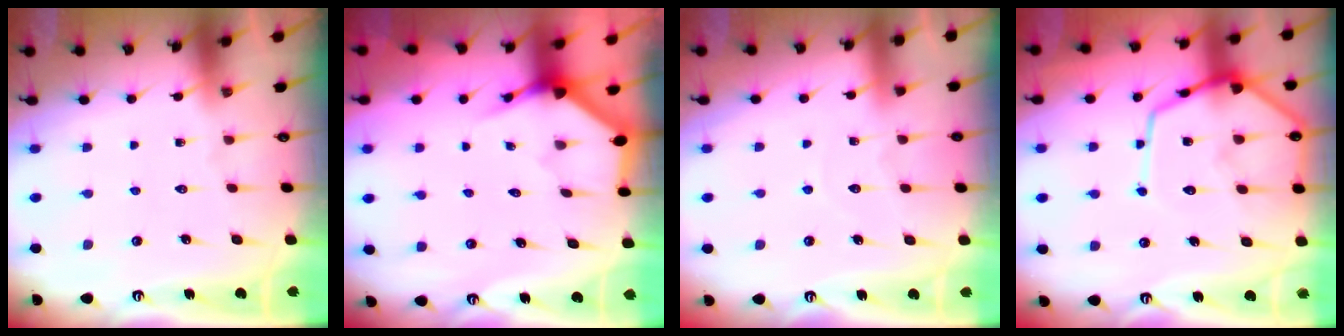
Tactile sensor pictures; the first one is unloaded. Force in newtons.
{"total": 3.6, "press": 3.6, "slide": 0.2}
{"total": 4.6, "press": 4.6, "slide": 0.3}
{"total": 14.6, "press": 14.5, "slide": 1.4}